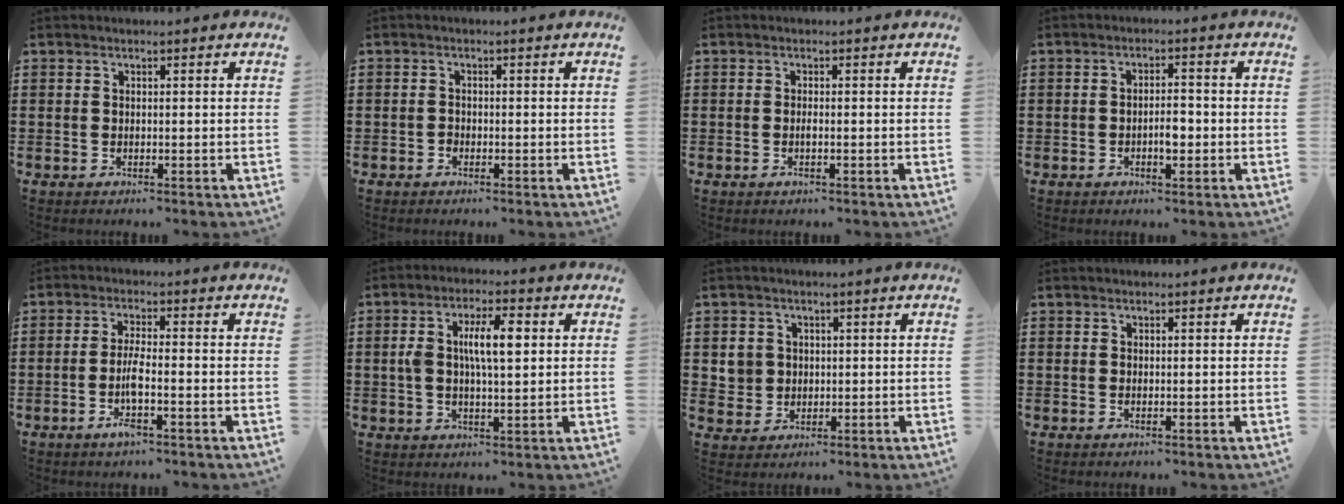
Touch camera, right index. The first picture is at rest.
{"total": 0.8, "force": [-0.6, 0.4, 0.1], "torque": [-0.003, 0.001, -0.014]}
{"total": 0.9, "force": [-0.4, 0.2, 0.8], "torque": [-0.016, -0.003, -0.006]}
{"total": 3.4, "force": [-0.8, 1.2, 3.1], "torque": [-0.056, 0.004, -0.014]}
{"total": 4.5, "force": [-1.9, 0.6, 4.1], "torque": [-0.092, -0.007, -0.041]}
{"total": 7.2, "force": [1.2, 2.6, 6.6], "torque": [-0.139, 0.009, 0.015]}
{"total": 3.7, "force": [0.6, 3.6, 0.7], "torque": [-0.032, 0.013, 0.011]}
{"total": 0.0}